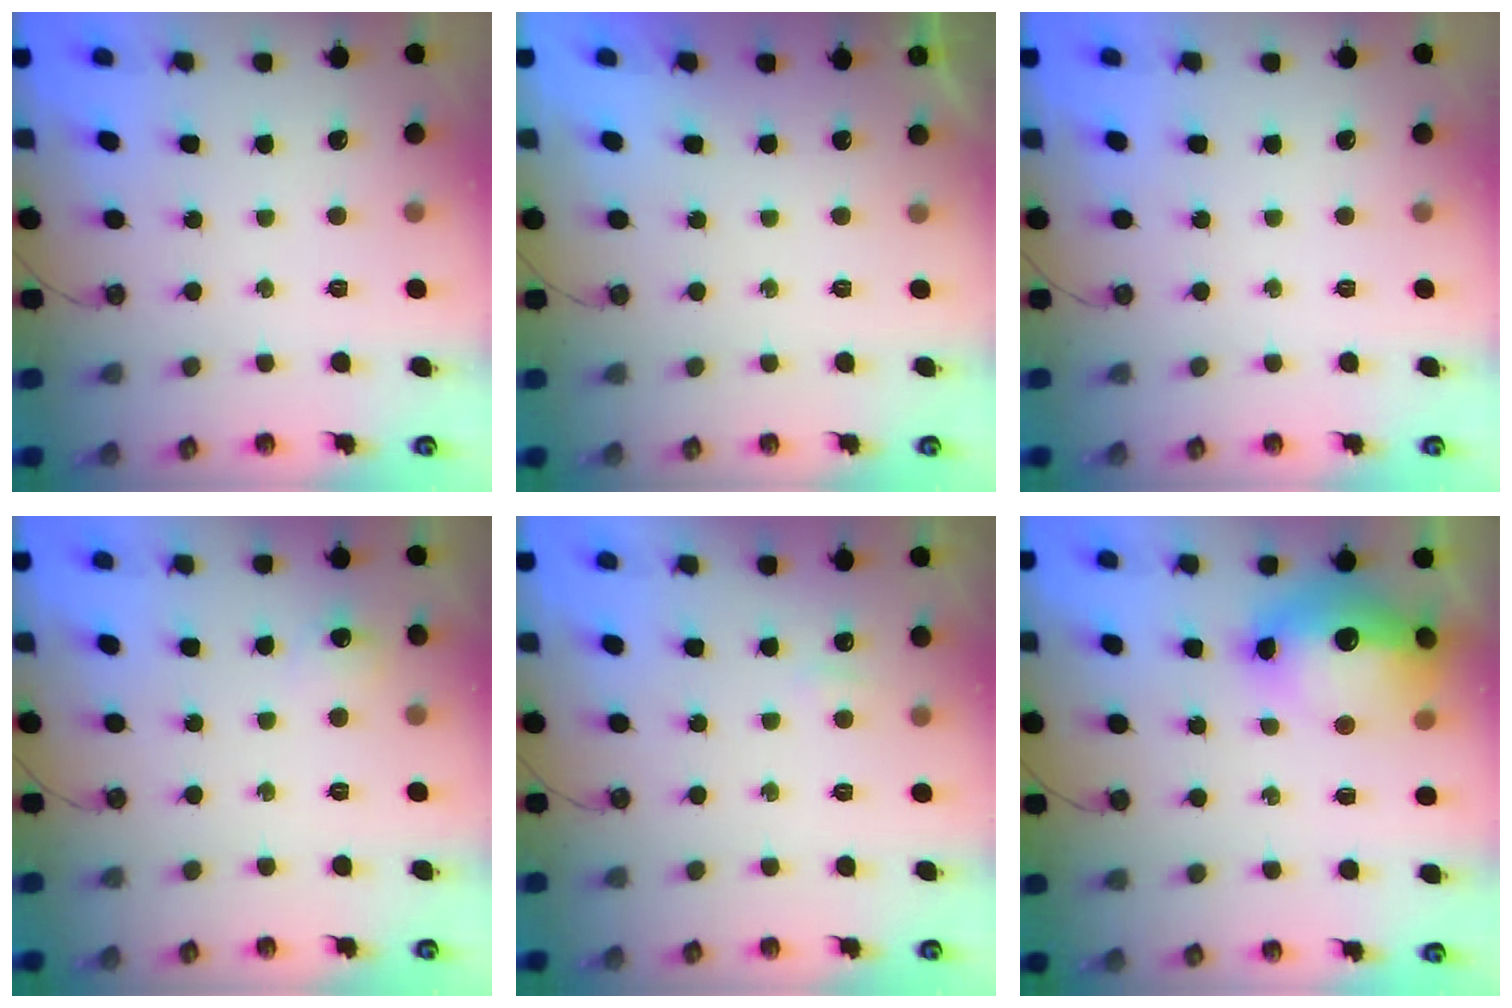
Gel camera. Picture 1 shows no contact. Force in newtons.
{"total": 0.0}
{"total": 0.0}
{"total": 5.8, "press": 5.8, "slide": 0.8}
{"total": 3.2, "press": 3.2, "slide": 0.5}
{"total": 18.5, "press": 18.0, "slide": 4.0}